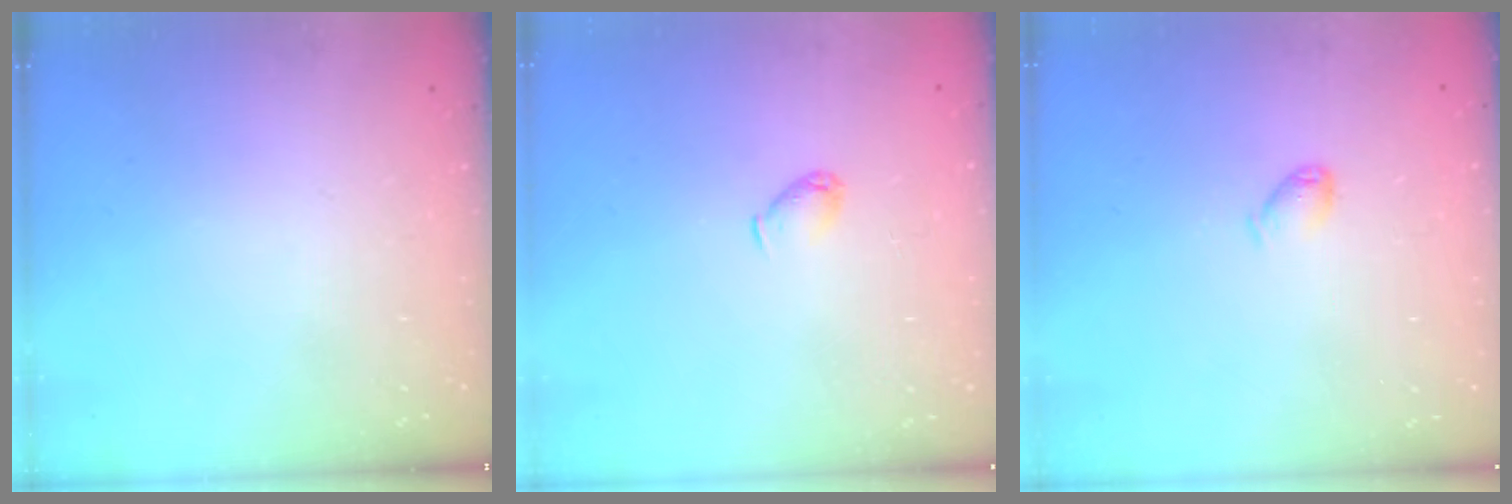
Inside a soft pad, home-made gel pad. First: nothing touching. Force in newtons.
{"total": 3.4, "press": 3.3, "slide": 0.6}
{"total": 3.1, "press": 3.1, "slide": 0.4}